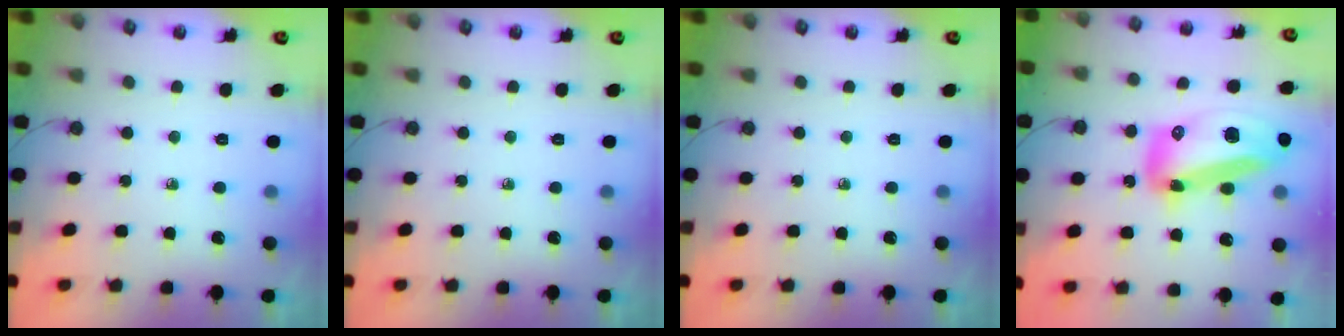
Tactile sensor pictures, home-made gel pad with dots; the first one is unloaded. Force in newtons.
{"total": 0.0}
{"total": 0.0}
{"total": 21.0, "press": 20.9, "slide": 2.5}